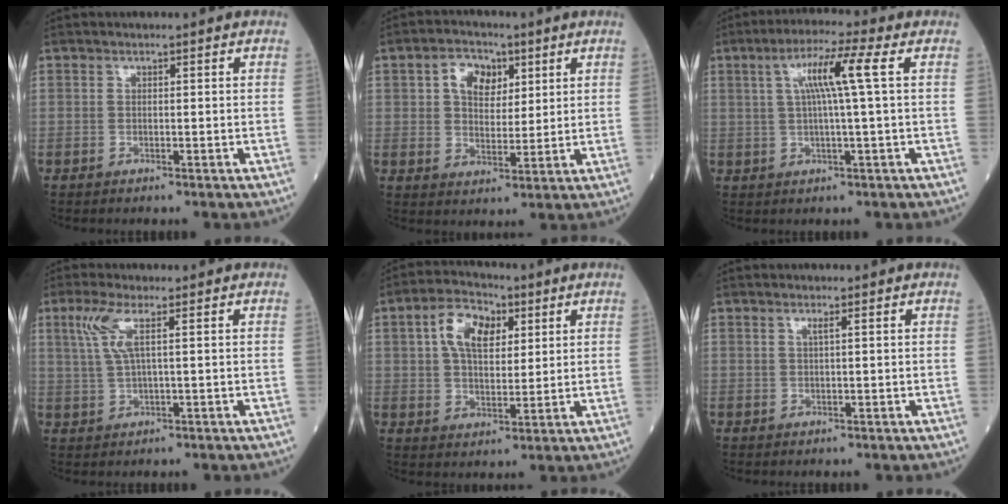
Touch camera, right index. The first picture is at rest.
{"total": 6.3, "force": [2.7, 4.2, 3.9], "torque": [-0.070, 0.018, 0.049]}
{"total": 7.4, "force": [1.9, -1.0, 7.1], "torque": [-0.132, 0.013, 0.038]}
{"total": 4.1, "force": [1.6, 0.2, 3.8], "torque": [-0.093, 0.011, 0.039]}
{"total": 8.5, "force": [3.1, 4.6, 6.3], "torque": [-0.123, 0.022, 0.057]}
{"total": 0.8, "force": [0.4, -0.2, 0.6], "torque": [-0.020, -0.001, 0.012]}